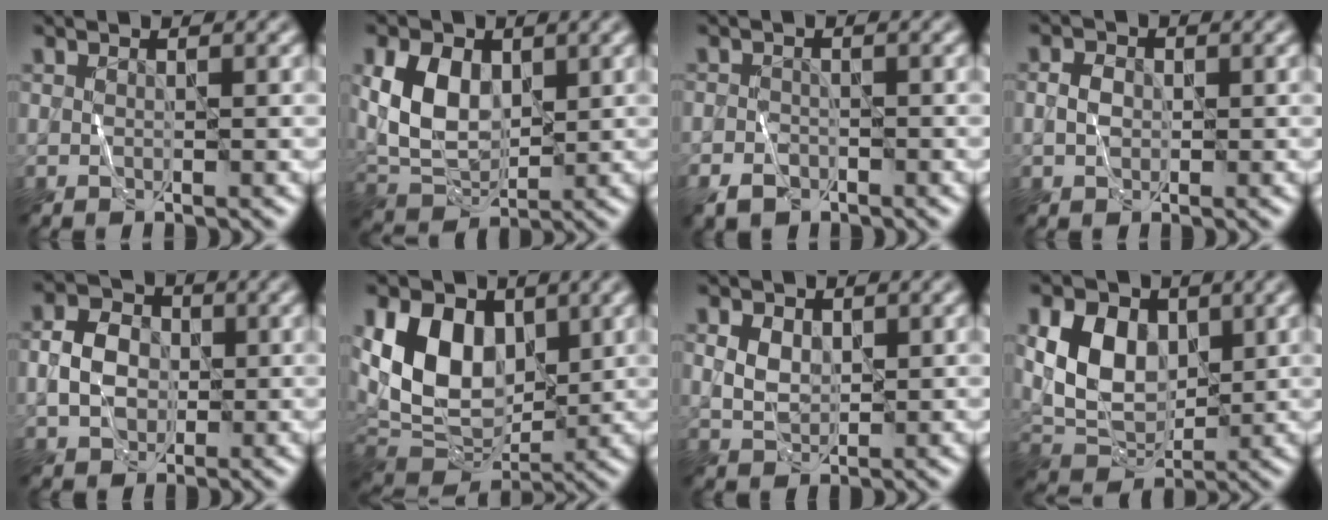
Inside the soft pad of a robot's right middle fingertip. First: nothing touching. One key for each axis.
{"total": 5.5, "fx": 1.0, "fy": 3.8, "fz": 3.9, "tx": -0.085, "ty": 0.000, "tz": 0.024}
{"total": 2.0, "fx": -1.5, "fy": 1.2, "fz": 0.6, "tx": -0.008, "ty": 0.000, "tz": -0.032}
{"total": 1.4, "fx": -0.2, "fy": 1.2, "fz": 0.8, "tx": -0.016, "ty": 0.003, "tz": -0.007}
{"total": 3.8, "fx": -0.5, "fy": 3.0, "fz": 2.2, "tx": -0.045, "ty": 0.006, "tz": -0.011}
{"total": 9.3, "fx": 2.3, "fy": 6.3, "fz": 6.4, "tx": -0.127, "ty": -0.005, "tz": 0.035}
{"total": 2.0, "fx": 0.5, "fy": 1.5, "fz": 1.2, "tx": -0.028, "ty": -0.002, "tz": 0.012}
{"total": 6.4, "fx": 1.3, "fy": 4.6, "fz": 4.2, "tx": -0.087, "ty": -0.004, "tz": 0.024}